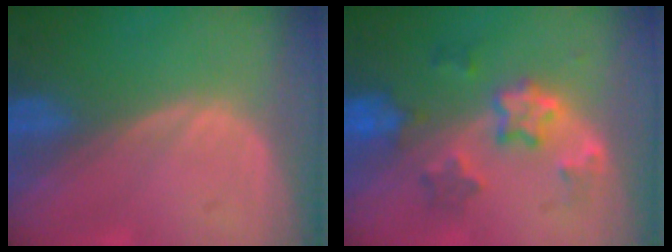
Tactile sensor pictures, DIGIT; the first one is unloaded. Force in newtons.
{"total": 6.1, "press": 6.0, "slide": 1.1}